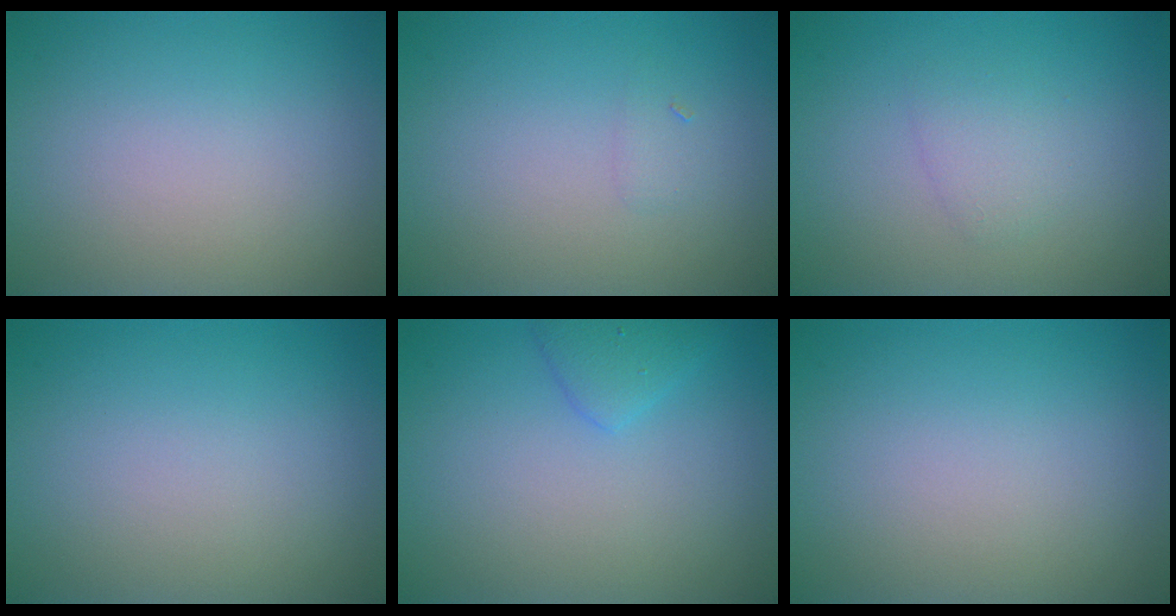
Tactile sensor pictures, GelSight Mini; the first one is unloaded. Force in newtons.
{"total": 0.7, "press": 0.7, "slide": 0.0}
{"total": 1.5, "press": 1.5, "slide": 0.1}
{"total": 0.0}
{"total": 1.7, "press": 1.7, "slide": 0.1}
{"total": 0.0}